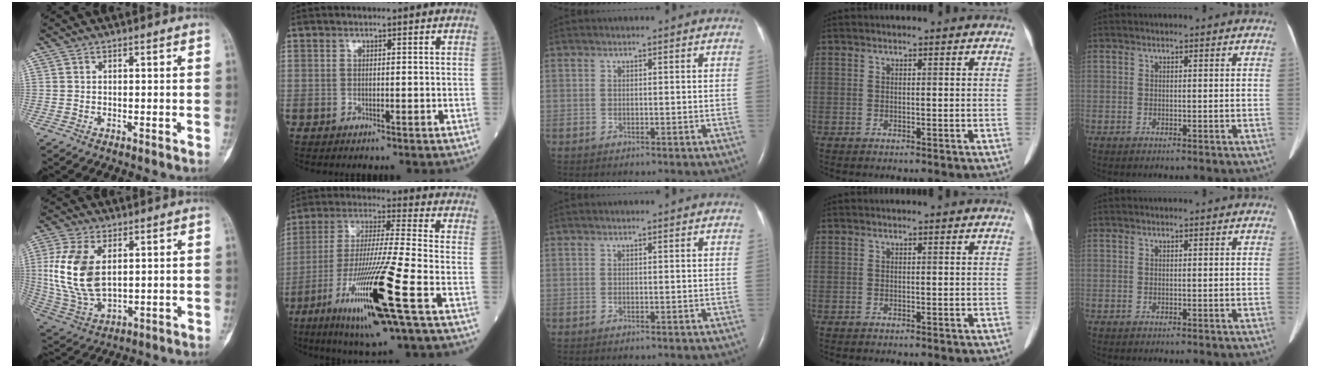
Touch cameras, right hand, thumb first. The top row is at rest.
{"thumb": {"total": 14.3, "force": [2.4, 8.2, 11.4], "torque": [-0.235, -0.010, 0.058]}, "index": {"total": 17.8, "force": [-7.6, -0.4, 16.1], "torque": [-0.330, -0.034, -0.141]}}